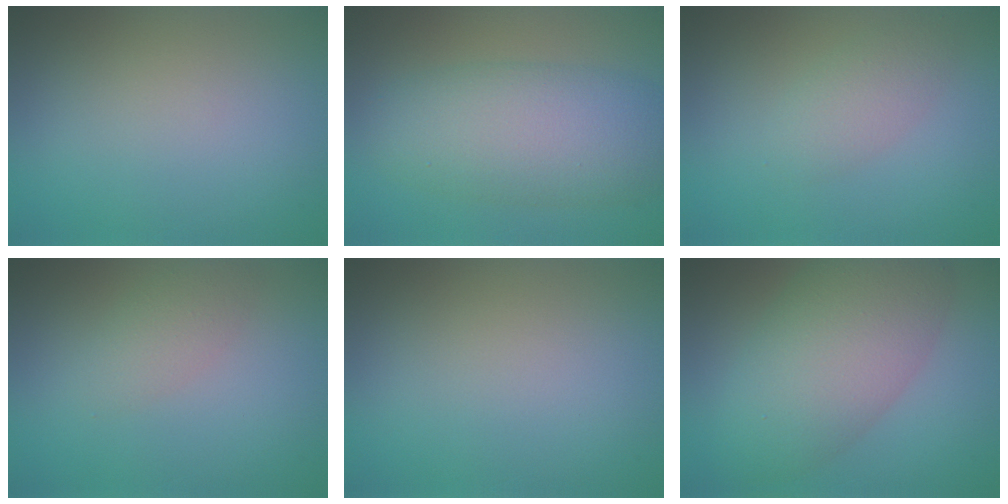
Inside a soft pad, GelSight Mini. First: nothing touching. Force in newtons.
{"total": 7.7, "press": 7.7, "slide": 0.3}
{"total": 2.2, "press": 2.2, "slide": 0.2}
{"total": 2.0, "press": 2.0, "slide": 0.1}
{"total": 0.0}
{"total": 8.1, "press": 8.1, "slide": 0.4}